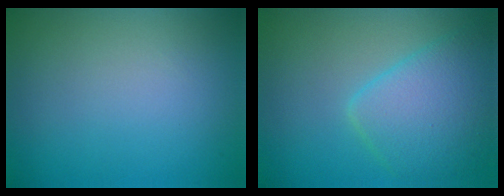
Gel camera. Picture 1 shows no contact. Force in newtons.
{"total": 5.5, "press": 5.5, "slide": 0.1}